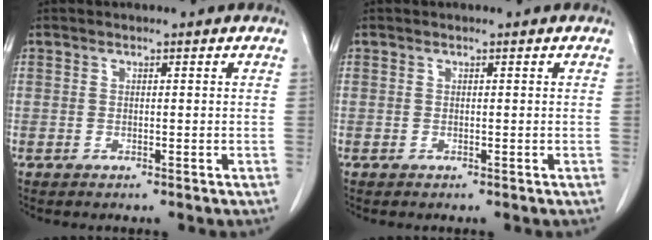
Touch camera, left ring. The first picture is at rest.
{"total": 0.0}